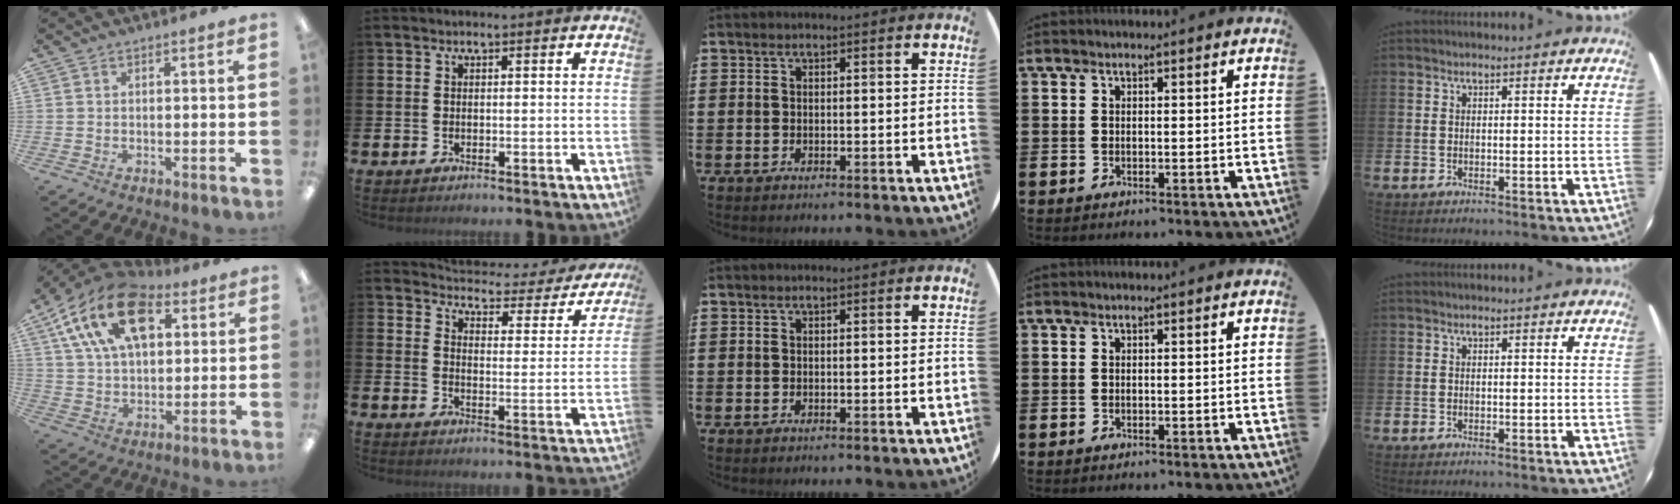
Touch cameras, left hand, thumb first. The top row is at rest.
{"thumb": {"total": 20.0, "force": [9.4, 11.5, 13.4], "torque": [-0.235, -0.021, 0.165]}, "index": {"total": 3.1, "force": [2.9, 1.0, 0.6], "torque": [-0.030, -0.032, 0.040]}}